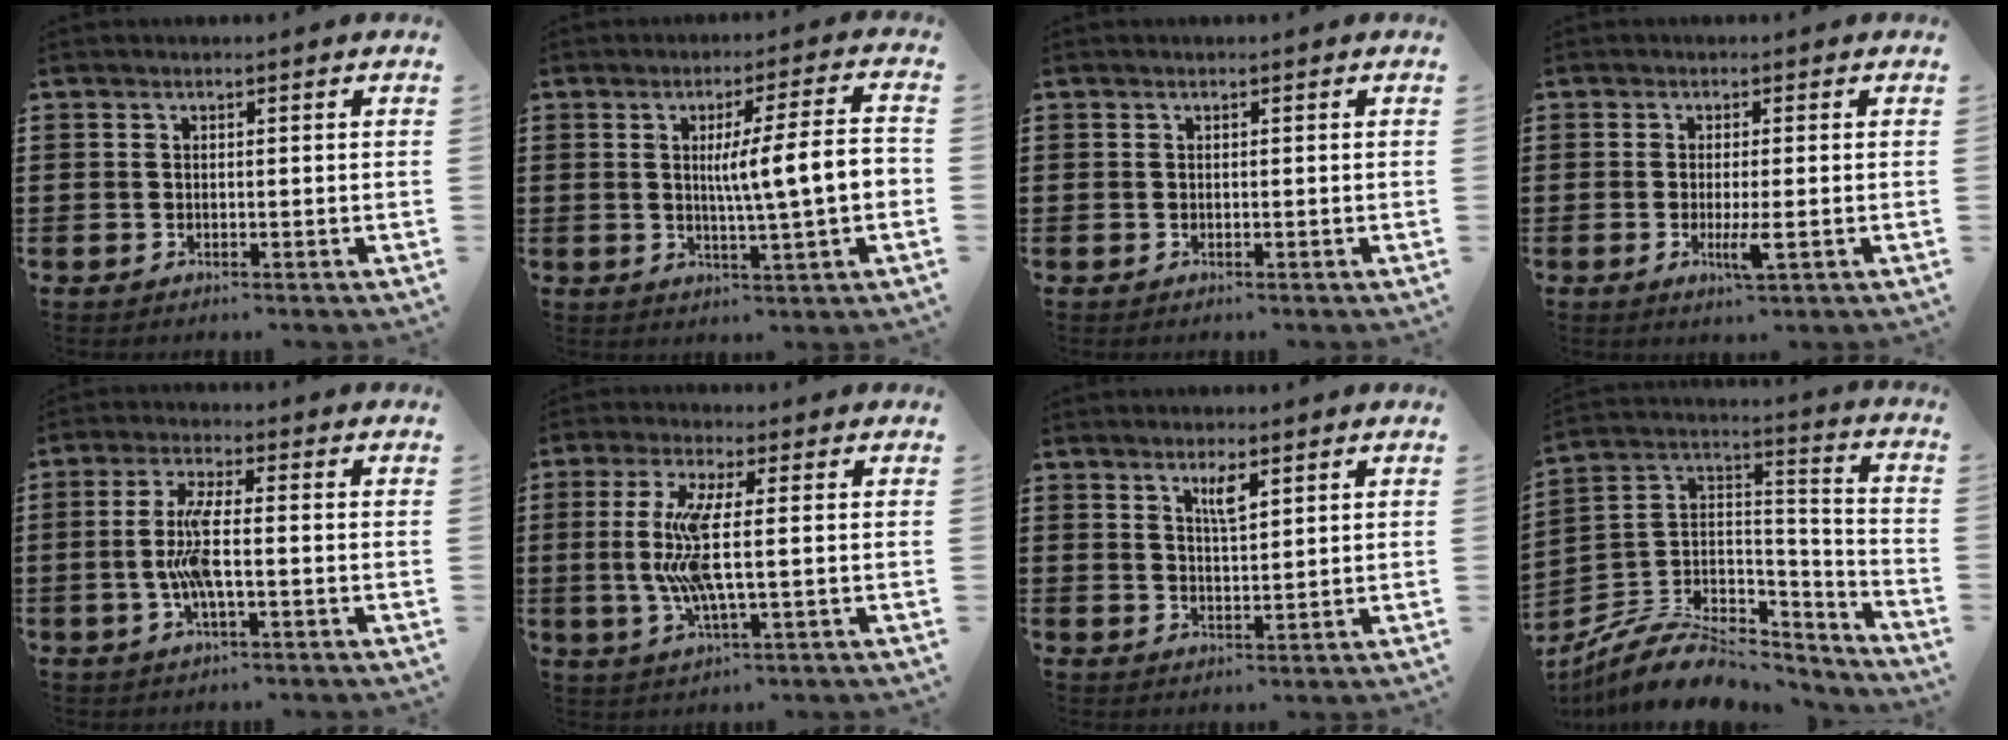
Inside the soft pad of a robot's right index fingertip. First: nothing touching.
{"total": 8.7, "force": [0.3, 0.4, 8.7], "torque": [-0.147, -0.005, -0.003]}
{"total": 0.0}
{"total": 3.4, "force": [-1.0, 0.1, 3.3], "torque": [-0.069, -0.016, -0.021]}
{"total": 6.3, "force": [-1.2, 1.3, 6.0], "torque": [-0.134, -0.008, -0.030]}
{"total": 9.1, "force": [0.1, 1.3, 9.0], "torque": [-0.204, -0.023, -0.009]}
{"total": 3.3, "force": [1.9, 0.8, 2.6], "torque": [-0.048, 0.001, 0.030]}
{"total": 9.2, "force": [-6.4, 5.1, 4.2], "torque": [-0.083, 0.020, -0.116]}